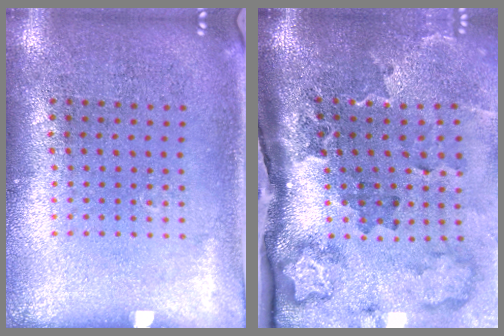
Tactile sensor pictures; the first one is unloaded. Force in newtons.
{"total": 3.7, "press": 2.4, "slide": 2.8}